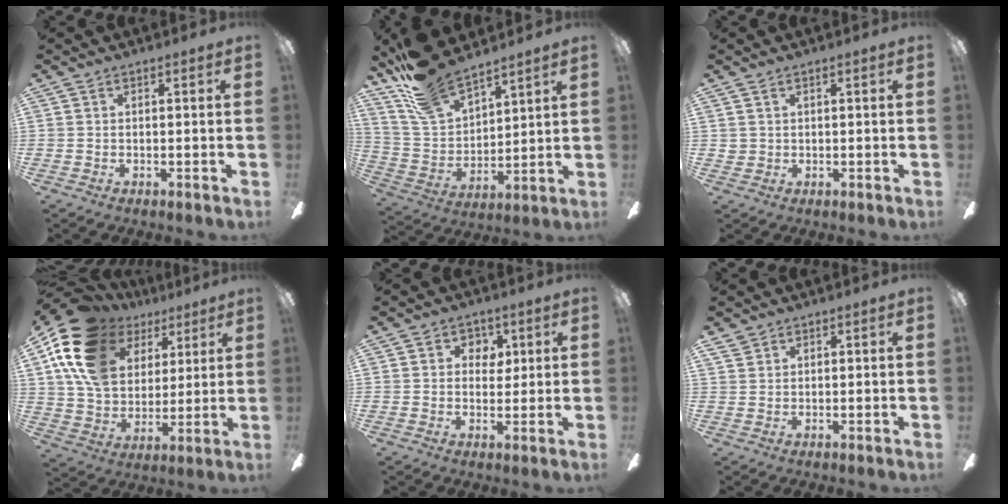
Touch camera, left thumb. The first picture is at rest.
{"total": 14.3, "force": [12.5, 4.6, 5.3], "torque": [-0.134, -0.076, 0.234]}
{"total": 1.4, "force": [0.9, 1.2, 0.1], "torque": [-0.004, 0.002, 0.016]}
{"total": 19.6, "force": [9.5, 13.5, 10.5], "torque": [-0.223, -0.039, 0.177]}
{"total": 4.2, "force": [1.6, 3.5, 1.6], "torque": [-0.010, 0.000, 0.022]}
{"total": 2.4, "force": [1.8, 1.5, 0.6], "torque": [-0.014, 0.000, 0.035]}